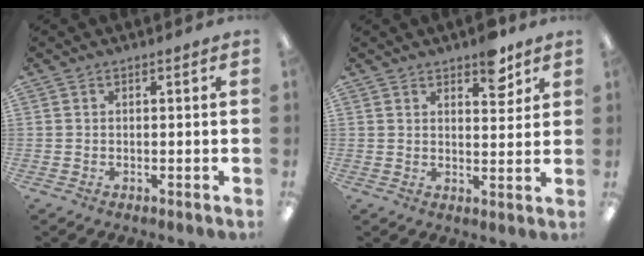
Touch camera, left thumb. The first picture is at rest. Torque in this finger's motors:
{"motor_torque": [0.55, 0.32, 0.39, -0.34, 0.02]}